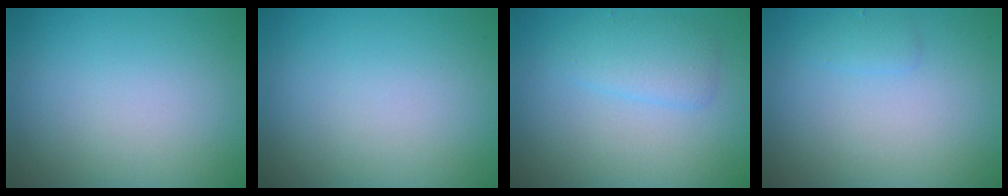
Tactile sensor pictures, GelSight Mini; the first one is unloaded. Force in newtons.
{"total": 0.0}
{"total": 2.3, "press": 2.3, "slide": 0.2}
{"total": 0.9, "press": 0.9, "slide": 0.0}